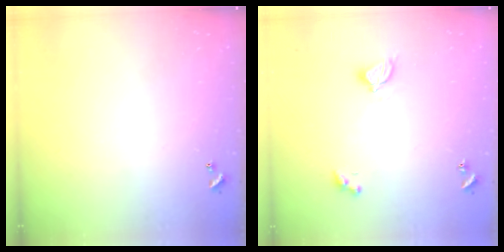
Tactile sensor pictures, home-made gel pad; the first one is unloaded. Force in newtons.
{"total": 3.0, "press": 3.0, "slide": 0.5}